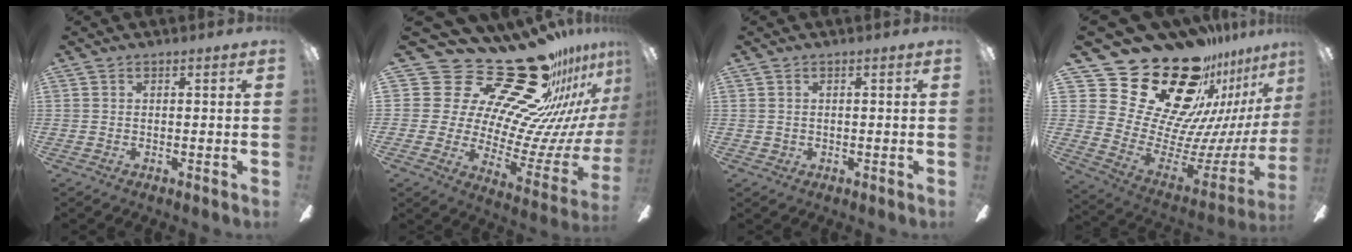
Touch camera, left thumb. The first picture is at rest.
{"total": 34.6, "force": [24.5, 15.5, 18.8], "torque": [-0.237, -0.211, 0.462]}
{"total": 1.0, "force": [0.1, 0.9, 0.3], "torque": [-0.007, 0.006, 0.001]}
{"total": 33.0, "force": [20.9, 17.8, 18.5], "torque": [-0.310, -0.183, 0.426]}